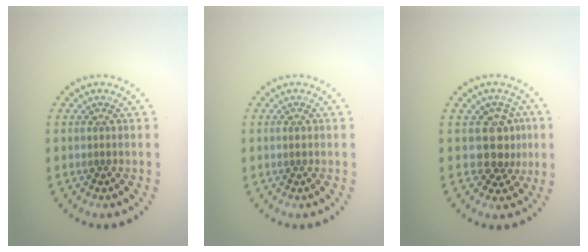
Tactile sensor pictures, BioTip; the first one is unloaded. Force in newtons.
{"total": 0.7, "press": 0.7, "slide": 0.0}
{"total": 3.4, "press": 2.9, "slide": 1.8}